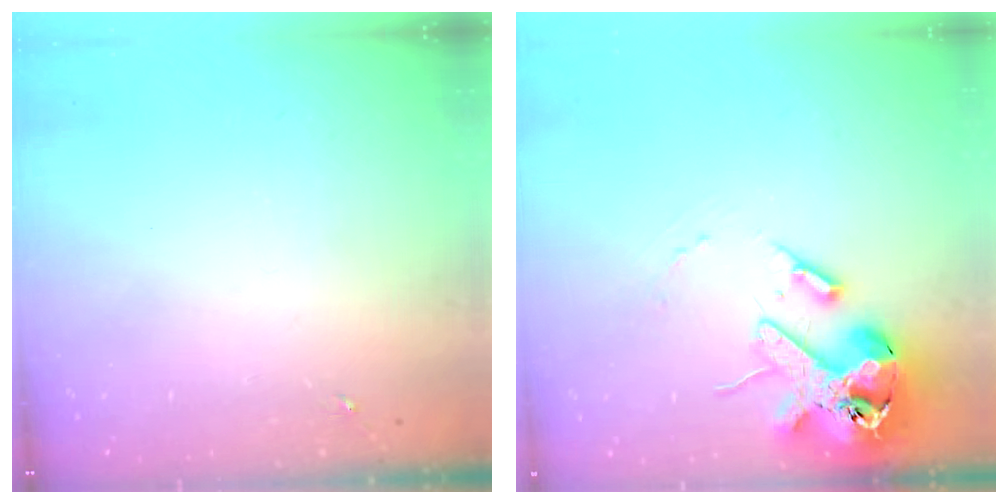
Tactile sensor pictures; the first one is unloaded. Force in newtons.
{"total": 15.6, "press": 15.4, "slide": 2.4}